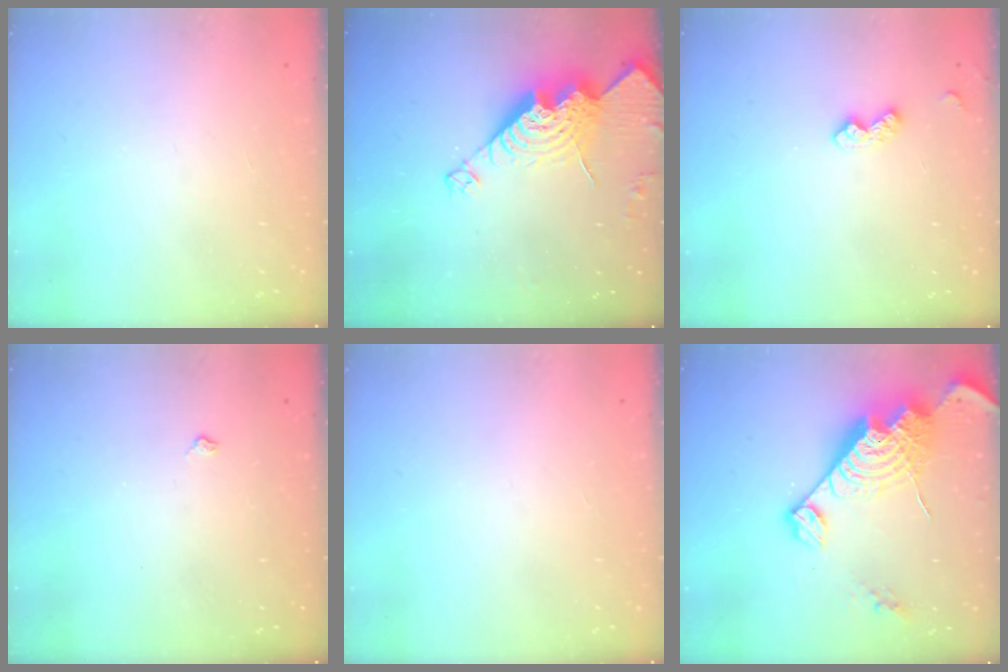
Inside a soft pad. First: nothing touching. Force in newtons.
{"total": 24.0, "press": 23.9, "slide": 2.2}
{"total": 7.7, "press": 7.6, "slide": 0.8}
{"total": 3.0, "press": 3.0, "slide": 0.5}
{"total": 0.0}
{"total": 21.5, "press": 21.4, "slide": 2.0}